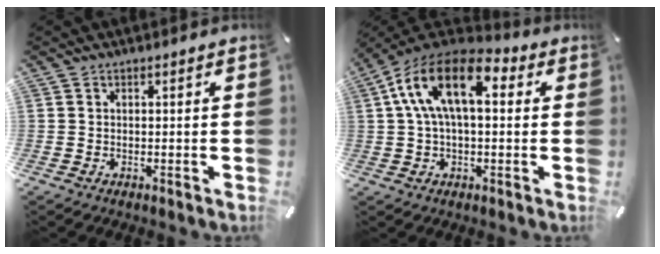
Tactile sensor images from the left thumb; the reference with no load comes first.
{"total": 15.9, "force": [4.5, 8.4, 12.6], "torque": [-0.238, -0.006, 0.078]}